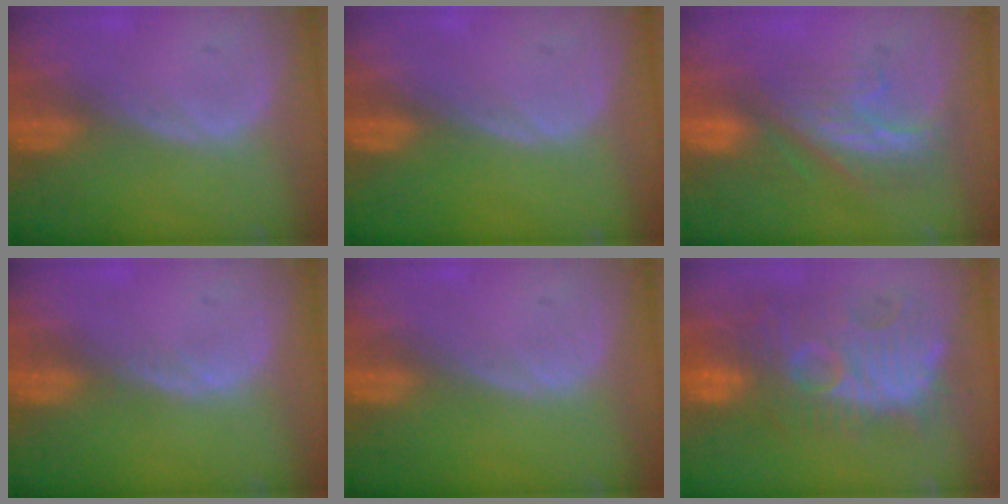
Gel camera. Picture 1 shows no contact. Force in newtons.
{"total": 0.0}
{"total": 8.2, "press": 7.2, "slide": 4.0}
{"total": 0.7, "press": 0.6, "slide": 0.3}
{"total": 0.0}
{"total": 12.1, "press": 11.7, "slide": 2.9}